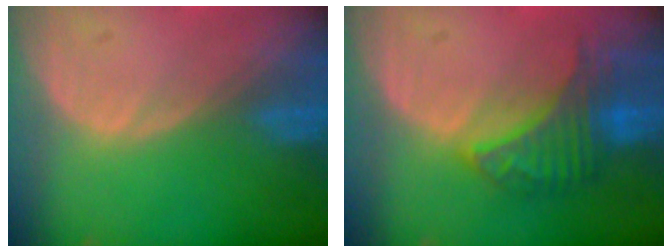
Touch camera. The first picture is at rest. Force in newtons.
{"total": 6.7, "press": 6.6, "slide": 1.2}